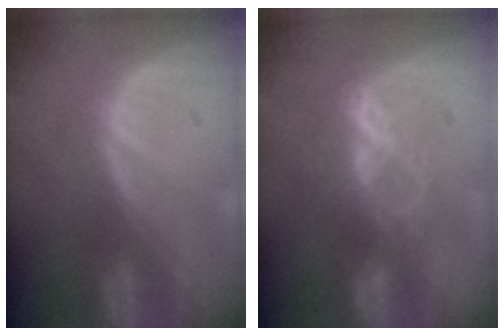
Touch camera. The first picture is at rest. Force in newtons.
{"total": 6.3, "press": 5.8, "slide": 2.6}